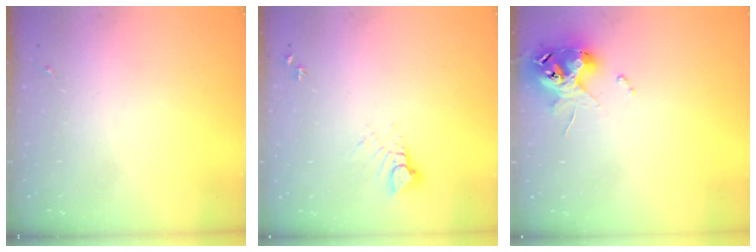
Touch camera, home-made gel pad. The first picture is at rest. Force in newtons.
{"total": 4.4, "press": 4.4, "slide": 0.1}
{"total": 12.6, "press": 12.5, "slide": 1.7}